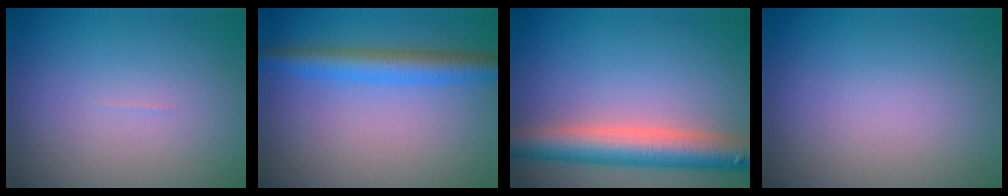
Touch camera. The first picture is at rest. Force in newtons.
{"total": 3.9, "press": 3.9, "slide": 0.1}
{"total": 6.1, "press": 6.1, "slide": 0.3}
{"total": 0.0}